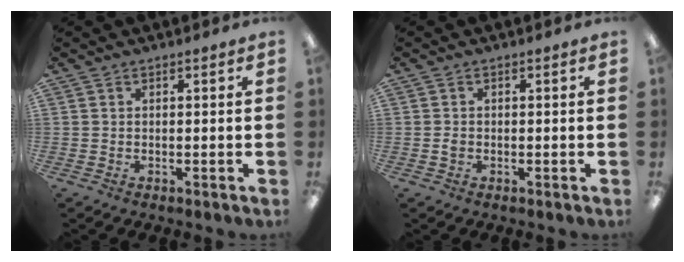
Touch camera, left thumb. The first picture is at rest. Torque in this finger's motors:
{"motor_torque": [-0.11, 0.05, 0.07, -0.04, -0.02]}